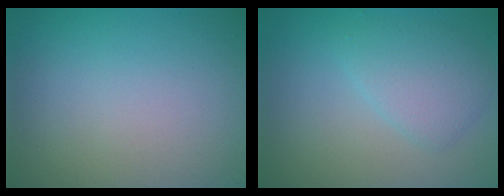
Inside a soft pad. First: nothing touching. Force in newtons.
{"total": 2.7, "press": 2.7, "slide": 0.2}